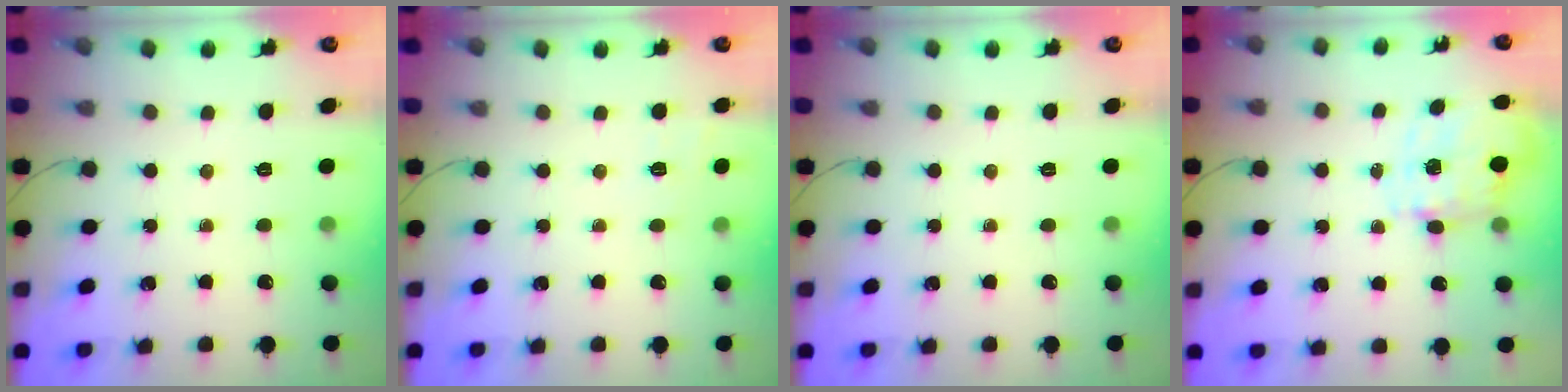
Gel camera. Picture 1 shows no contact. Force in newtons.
{"total": 6.2, "press": 5.9, "slide": 2.0}
{"total": 0.0}
{"total": 2.7, "press": 2.6, "slide": 1.0}